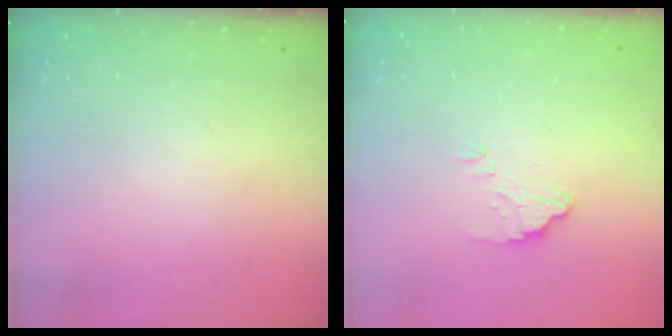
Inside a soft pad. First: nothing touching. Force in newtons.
{"total": 3.4, "press": 3.4, "slide": 0.3}